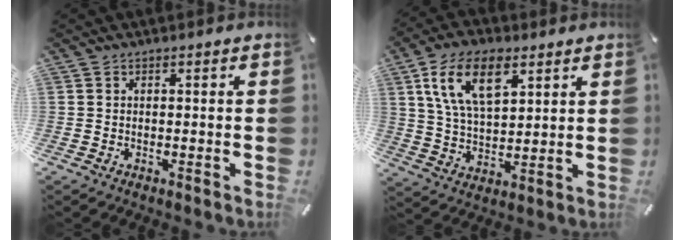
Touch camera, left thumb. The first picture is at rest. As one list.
[{"total": 13.3, "force": [6.6, 7.0, 9.2], "torque": [-0.192, -0.007, 0.118]}]